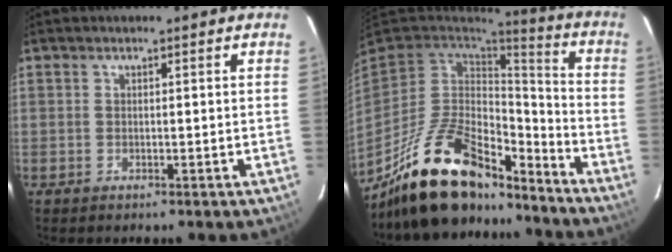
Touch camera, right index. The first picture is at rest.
{"total": 21.6, "force": [-16.4, 8.4, 11.3], "torque": [-0.231, -0.001, -0.270]}